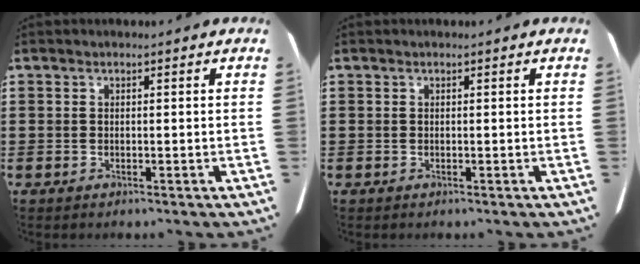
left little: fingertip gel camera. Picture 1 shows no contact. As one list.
[{"total": 0.0}]